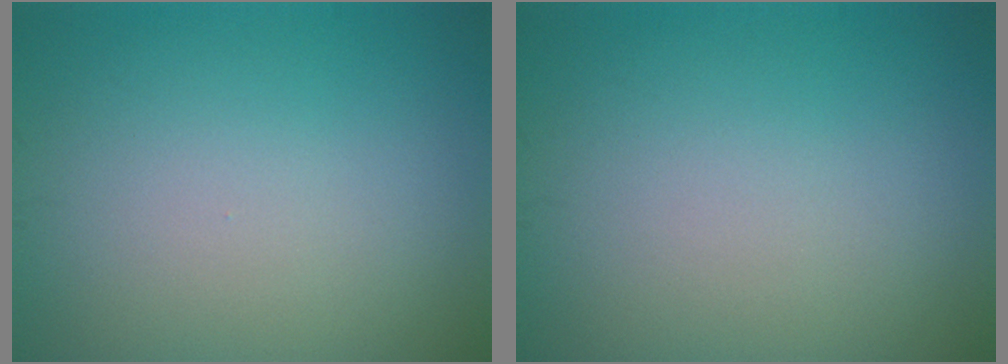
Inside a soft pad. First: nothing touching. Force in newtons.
{"total": 0.0}